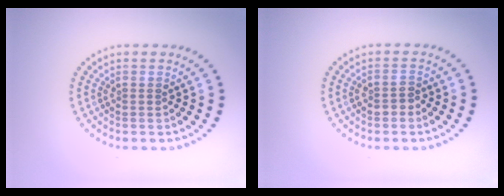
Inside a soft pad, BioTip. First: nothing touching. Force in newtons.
{"total": 1.4, "press": 1.3, "slide": 0.5}